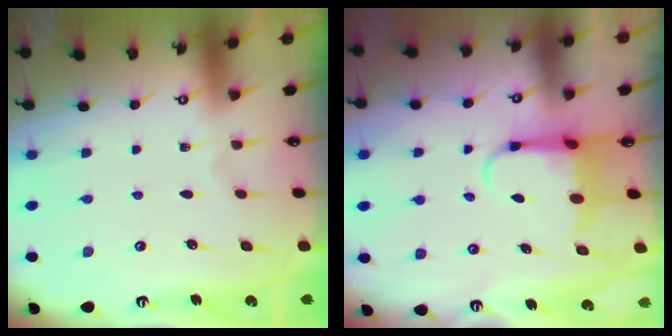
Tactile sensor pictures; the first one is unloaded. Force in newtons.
{"total": 5.7, "press": 5.5, "slide": 1.3}